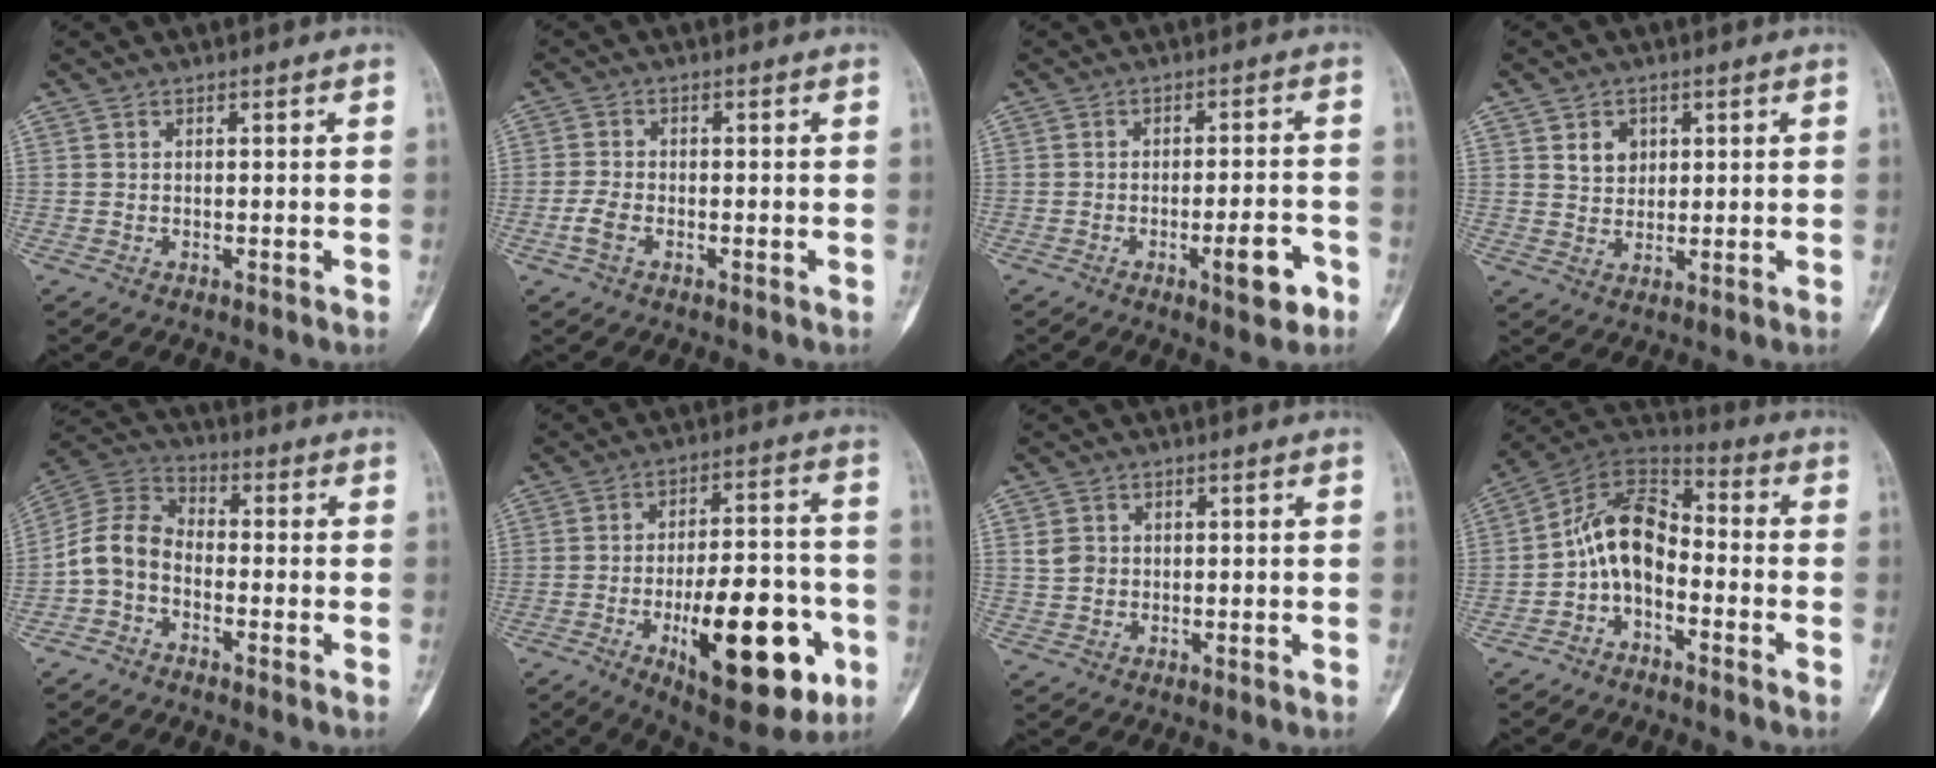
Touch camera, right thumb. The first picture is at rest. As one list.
[{"total": 3.3, "force": [-1.3, 2.0, 2.2], "torque": [-0.053, 0.008, -0.028]}, {"total": 7.0, "force": [-3.3, 2.0, 5.8], "torque": [-0.075, 0.018, -0.041]}, {"total": 4.2, "force": [1.6, 3.4, 1.9], "torque": [-0.012, -0.010, 0.031]}, {"total": 8.0, "force": [-2.7, 5.5, 5.1], "torque": [-0.095, 0.043, -0.072]}, {"total": 23.3, "force": [-8.0, 9.4, 19.7], "torque": [-0.257, 0.022, -0.104]}, {"total": 3.1, "force": [0.6, 2.8, 1.2], "torque": [-0.008, 0.004, 0.014]}, {"total": 10.9, "force": [-3.2, 6.9, 7.8], "torque": [-0.128, 0.072, -0.072]}]